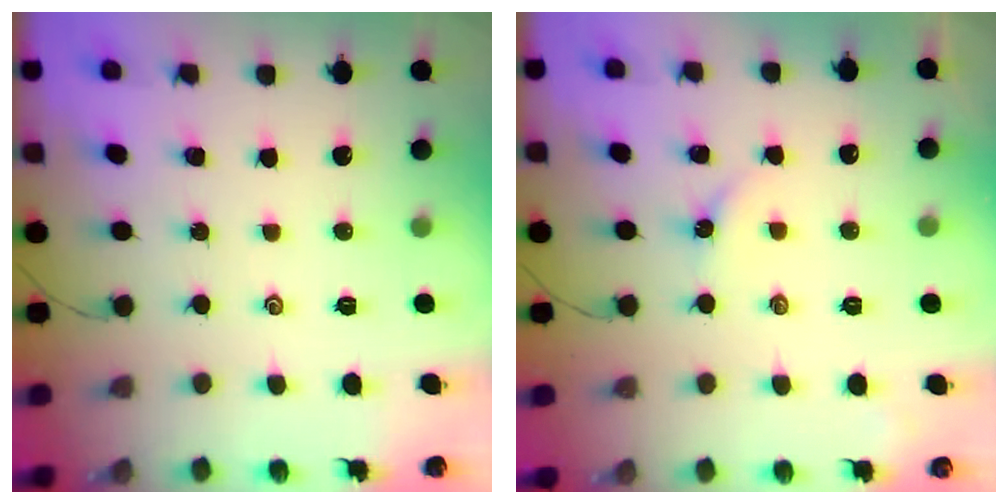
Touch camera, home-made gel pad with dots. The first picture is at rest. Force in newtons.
{"total": 2.3, "press": 2.3, "slide": 0.4}